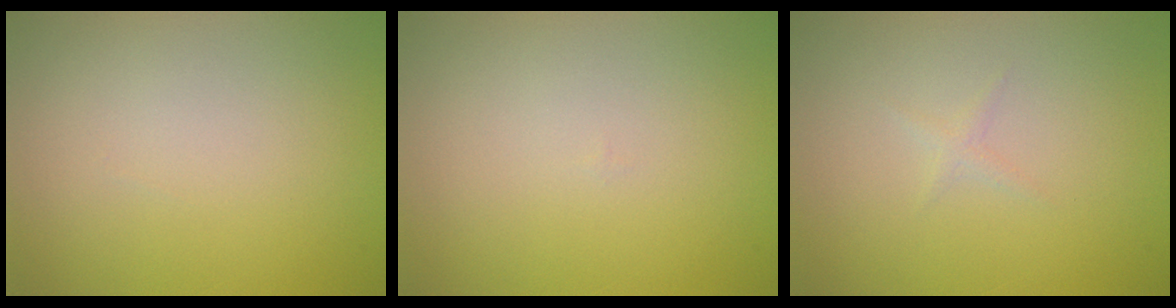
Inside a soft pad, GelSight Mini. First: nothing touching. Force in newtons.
{"total": 0.0}
{"total": 0.6, "press": 0.6, "slide": 0.0}